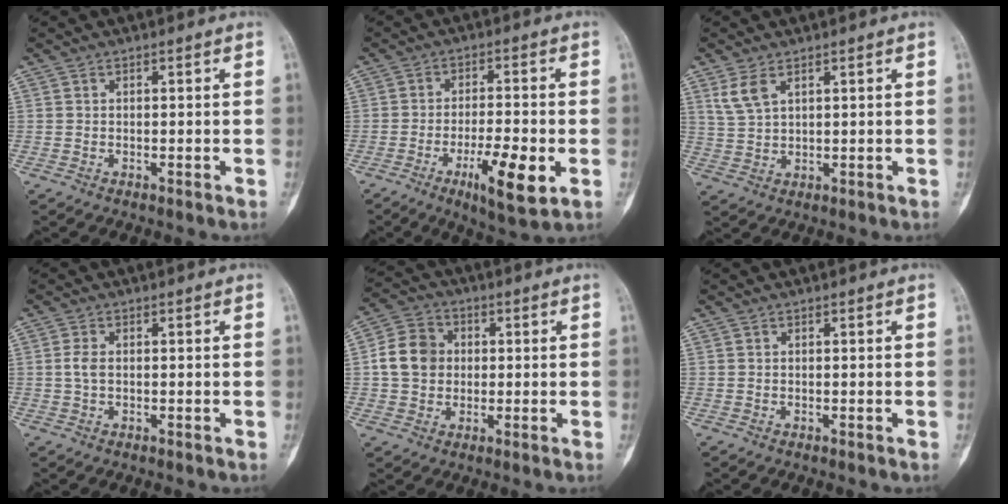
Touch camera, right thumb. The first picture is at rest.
{"total": 10.6, "force": [-3.8, 2.4, 9.6], "torque": [-0.158, 0.000, -0.060]}
{"total": 4.3, "force": [2.4, 2.0, 2.9], "torque": [-0.065, -0.004, 0.059]}
{"total": 2.2, "force": [0.0, 1.2, 1.9], "torque": [-0.041, 0.002, -0.003]}
{"total": 8.8, "force": [0.4, 7.5, 4.6], "torque": [-0.065, 0.013, -0.002]}
{"total": 0.0}